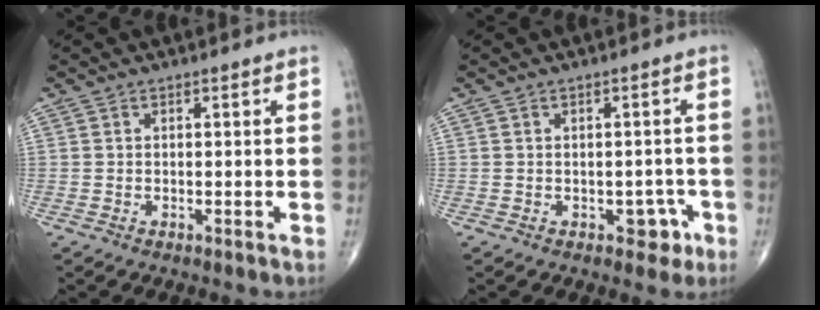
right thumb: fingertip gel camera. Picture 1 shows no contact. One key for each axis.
{"total": 3.5, "fx": -1.5, "fy": 2.4, "fz": 2.0, "tx": -0.001, "ty": 0.012, "tz": -0.018}